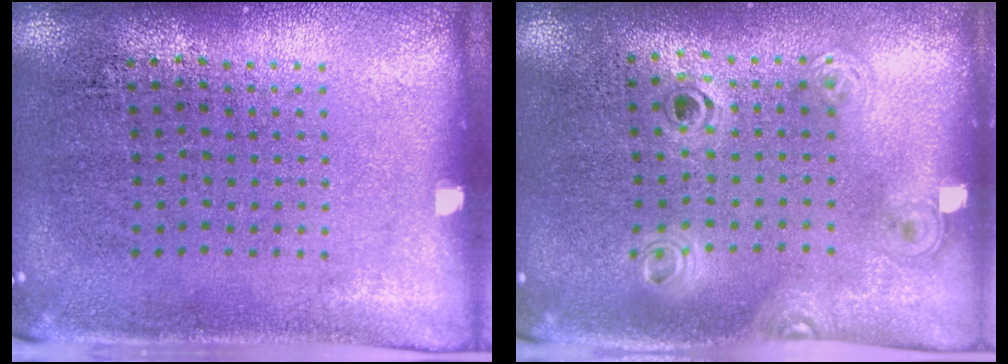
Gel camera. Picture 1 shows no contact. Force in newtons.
{"total": 1.2, "press": 1.0, "slide": 0.6}